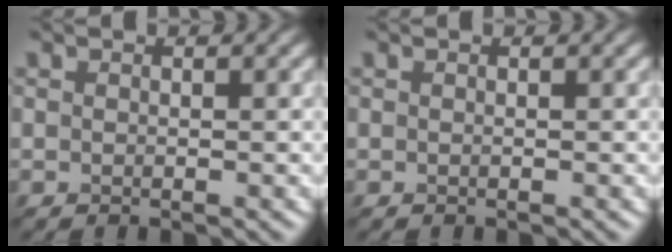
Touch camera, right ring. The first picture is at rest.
{"total": 0.0}